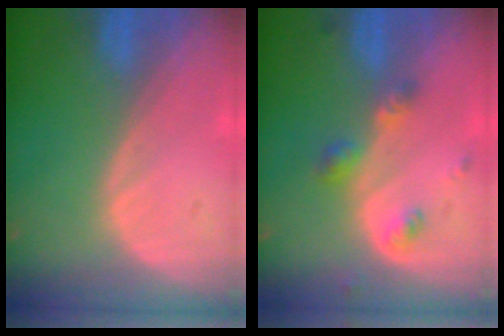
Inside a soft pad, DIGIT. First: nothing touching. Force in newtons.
{"total": 4.4, "press": 4.0, "slide": 1.9}